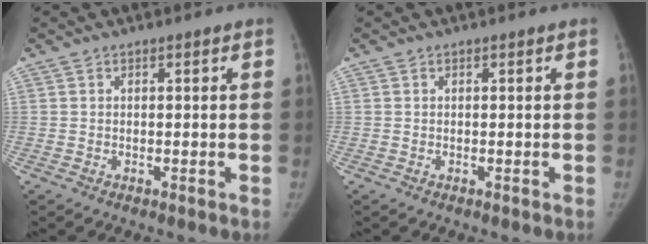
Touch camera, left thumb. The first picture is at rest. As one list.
[{"total": 0.0}]